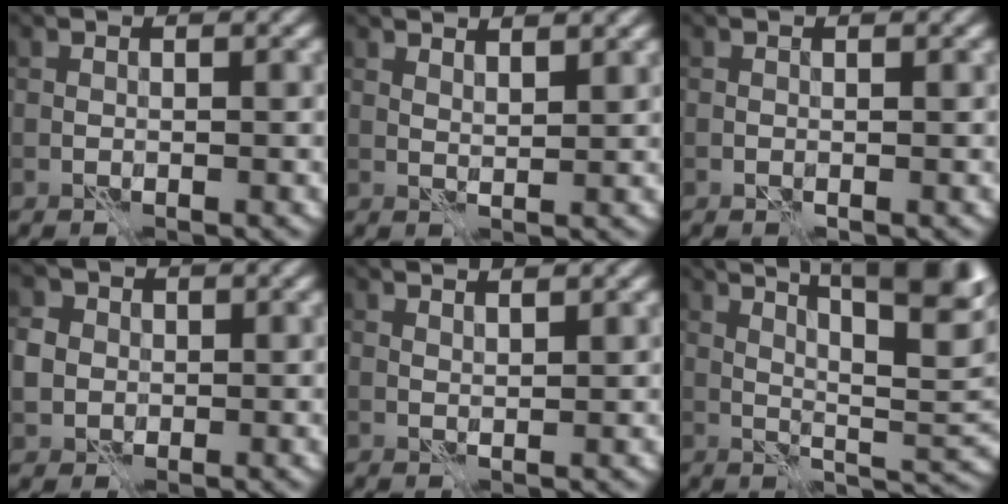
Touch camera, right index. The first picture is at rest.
{"total": 2.9, "force": [2.4, 0.6, 1.5], "torque": [-0.019, 0.002, 0.032]}
{"total": 0.0}
{"total": 4.0, "force": [0.3, 3.6, 1.6], "torque": [-0.034, 0.012, -0.002]}
{"total": 1.7, "force": [1.5, 0.0, 0.8], "torque": [-0.016, -0.001, 0.022]}
{"total": 11.2, "force": [5.8, 3.1, 9.0], "torque": [-0.121, 0.015, 0.070]}